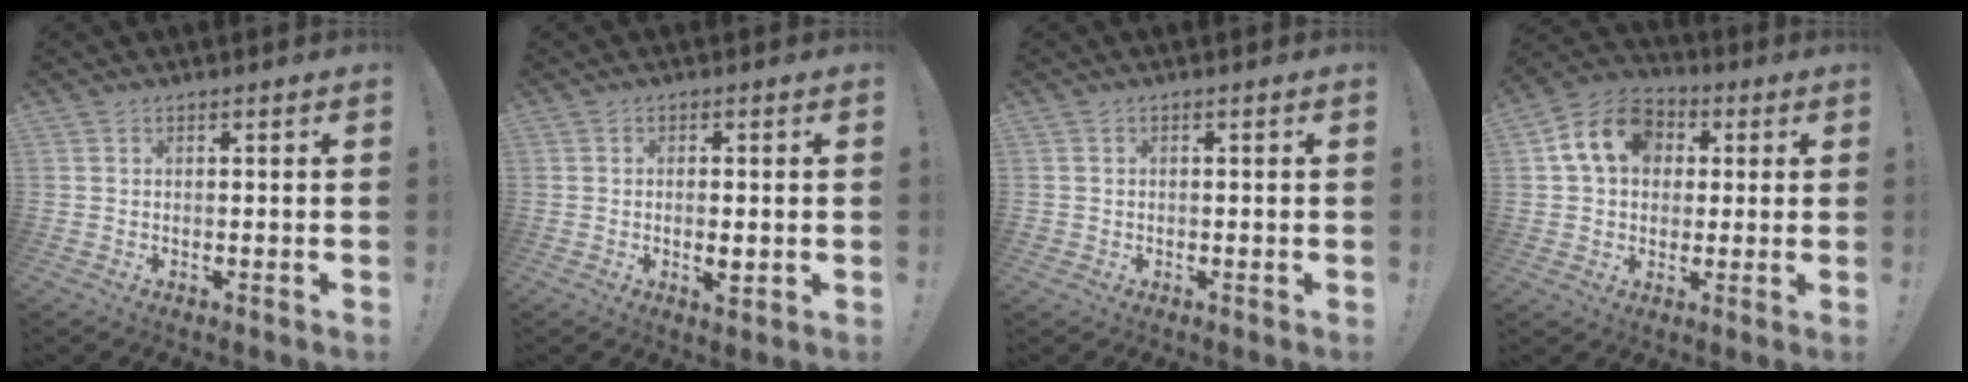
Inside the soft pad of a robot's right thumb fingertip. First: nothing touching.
{"total": 3.3, "force": [-0.4, 0.9, 3.1], "torque": [-0.034, -0.005, -0.009]}
{"total": 0.9, "force": [0.0, 0.9, 0.1], "torque": [-0.011, 0.005, 0.002]}
{"total": 14.2, "force": [3.8, 11.0, 8.1], "torque": [-0.130, 0.012, 0.079]}